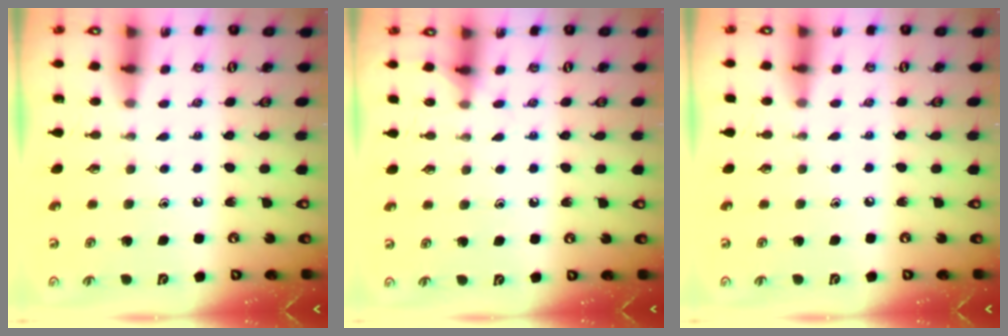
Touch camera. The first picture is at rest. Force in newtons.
{"total": 6.0, "press": 6.0, "slide": 0.6}
{"total": 1.0, "press": 1.0, "slide": 0.2}